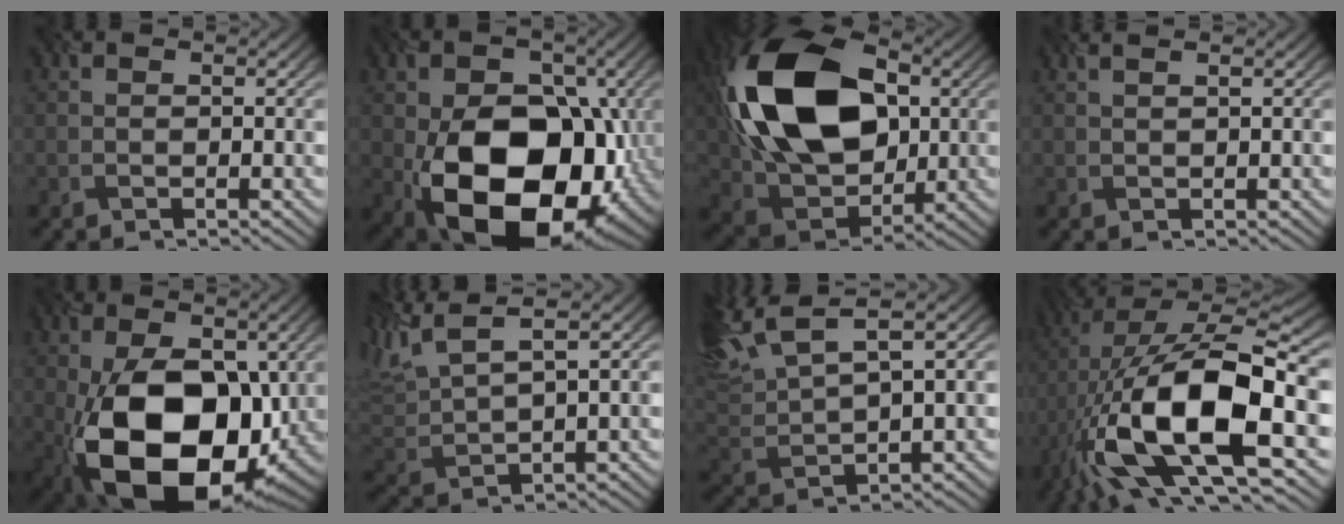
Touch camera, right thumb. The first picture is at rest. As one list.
[{"total": 18.3, "force": [-4.6, 12.3, 12.8], "torque": [-0.183, -0.035, -0.065]}, {"total": 18.3, "force": [3.2, 12.4, 13.1], "torque": [-0.289, 0.010, 0.057]}, {"total": 1.3, "force": [0.7, 0.3, 1.0], "torque": [-0.011, 0.004, 0.008]}, {"total": 17.8, "force": [-3.2, 11.1, 13.6], "torque": [-0.248, -0.030, -0.045]}, {"total": 8.0, "force": [5.2, 2.4, 5.6], "torque": [-0.148, 0.022, 0.108]}, {"total": 10.1, "force": [6.5, 3.0, 7.1], "torque": [-0.168, 0.031, 0.127]}, {"total": 18.4, "force": [-4.1, 7.7, 16.1], "torque": [-0.311, -0.006, -0.064]}]